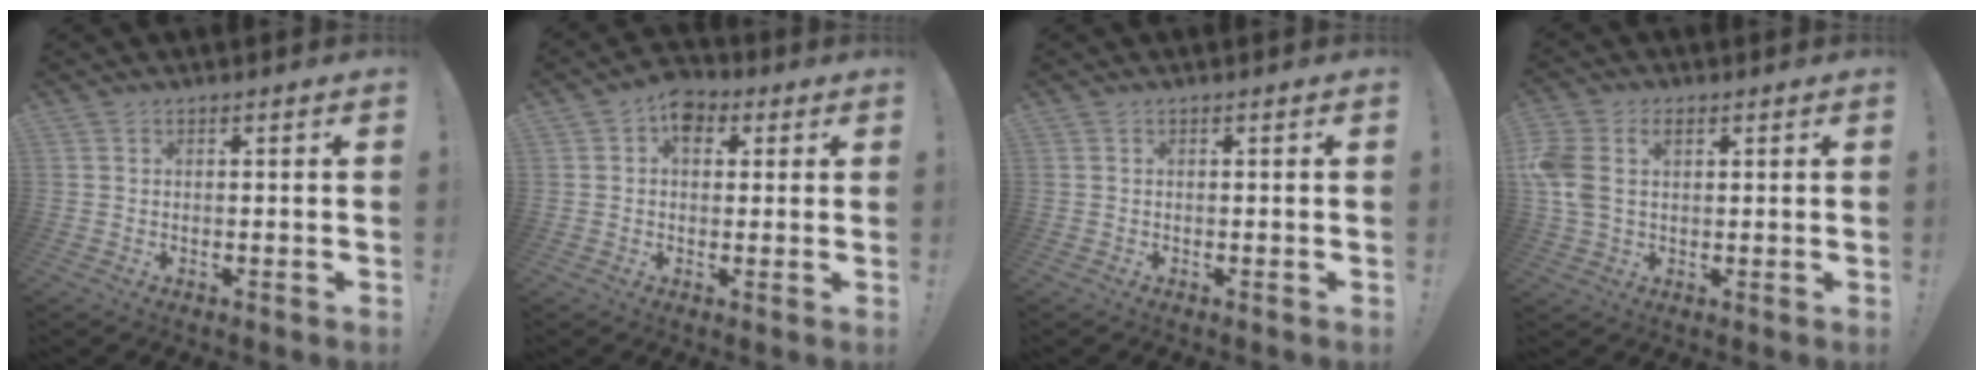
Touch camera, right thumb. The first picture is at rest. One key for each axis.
{"total": 6.7, "fx": 2.3, "fy": 5.2, "fz": 3.6, "tx": -0.045, "ty": -0.002, "tz": 0.043}
{"total": 0.0}
{"total": 8.0, "fx": 2.1, "fy": 5.9, "fz": 5.1, "tx": -0.112, "ty": -0.004, "tz": 0.038}